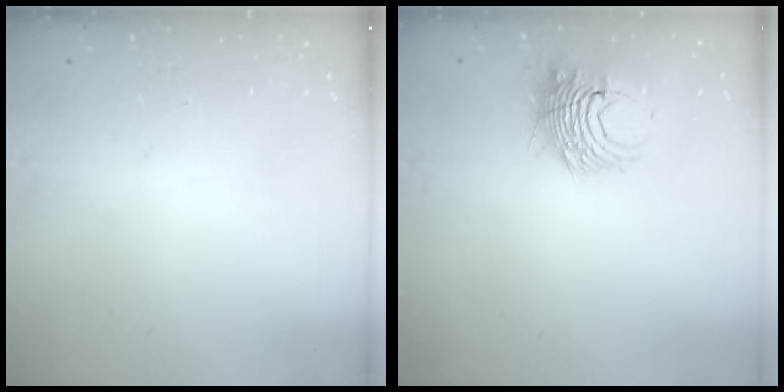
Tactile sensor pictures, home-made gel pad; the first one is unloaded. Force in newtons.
{"total": 8.6, "press": 8.5, "slide": 1.1}